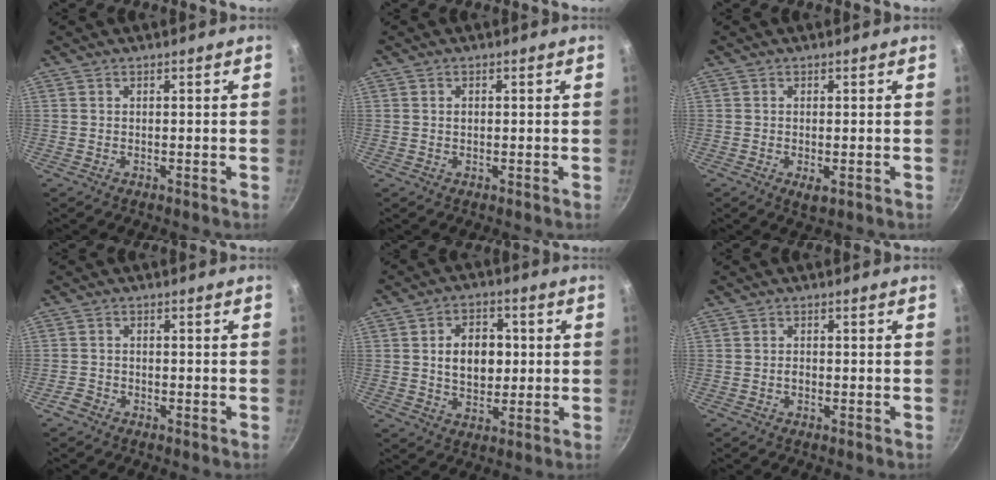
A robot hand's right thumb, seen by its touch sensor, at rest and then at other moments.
{"total": 1.1, "force": [0.2, 0.8, 0.8], "torque": [-0.012, 0.003, 0.002]}
{"total": 2.5, "force": [-0.7, 1.0, 2.2], "torque": [-0.041, -0.008, -0.011]}
{"total": 2.0, "force": [-1.6, 1.1, 0.6], "torque": [-0.014, 0.013, -0.032]}
{"total": 9.8, "force": [1.0, 6.9, 6.9], "torque": [-0.080, 0.004, 0.014]}
{"total": 1.3, "force": [-0.4, 0.8, 1.0], "torque": [-0.020, 0.003, -0.010]}